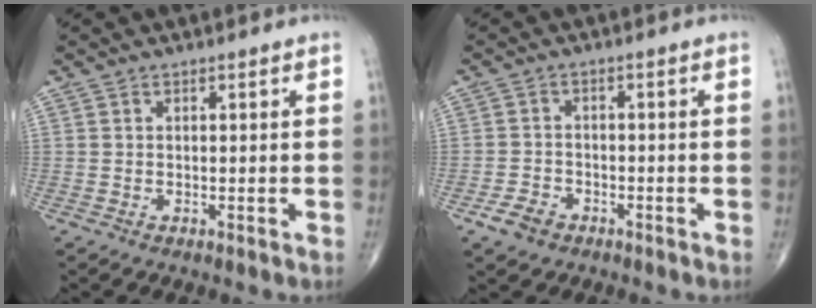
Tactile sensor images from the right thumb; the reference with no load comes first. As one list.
[{"total": 3.8, "force": [-2.3, 2.5, 1.5], "torque": [-0.026, 0.013, -0.039]}]